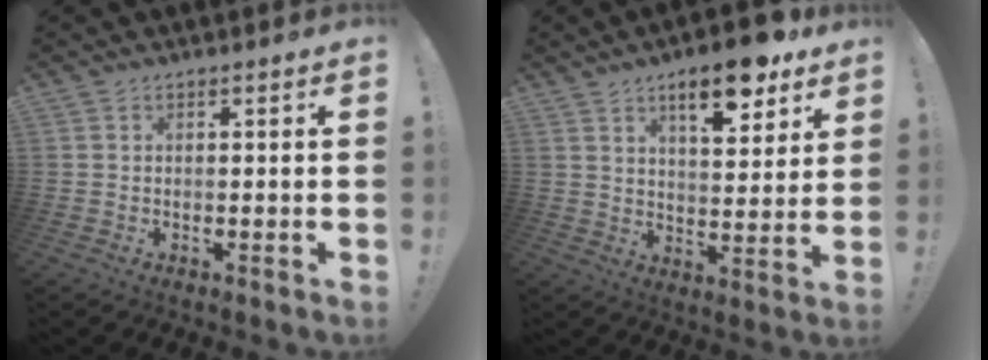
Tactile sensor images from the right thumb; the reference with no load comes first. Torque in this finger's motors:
{"motor_torque": [1.27, 2.25, 1.15, 0.50, 0.25]}